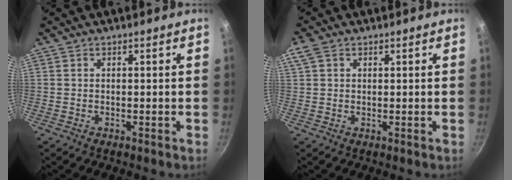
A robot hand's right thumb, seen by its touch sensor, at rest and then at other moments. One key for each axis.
{"total": 3.3, "fx": 1.5, "fy": 2.3, "fz": 1.9, "tx": -0.037, "ty": 0.008, "tz": 0.029}